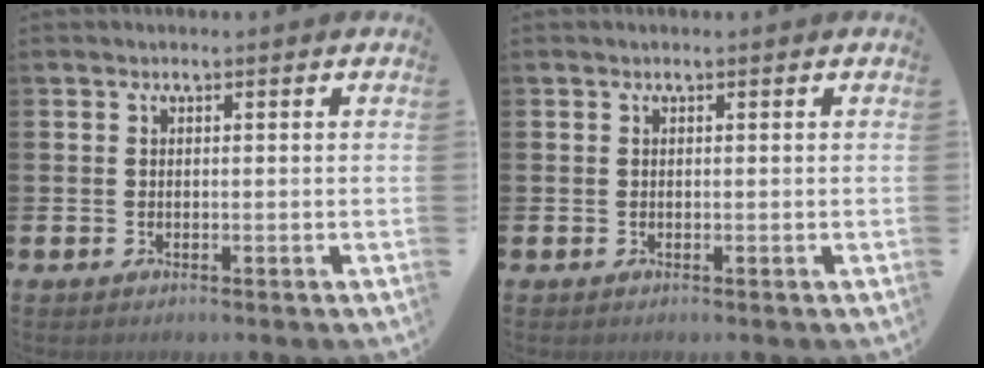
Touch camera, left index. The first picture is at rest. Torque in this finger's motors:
{"motor_torque": [0.07, 0.01, -0.07, 0.00]}